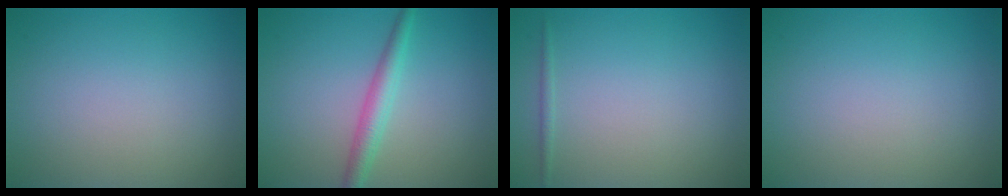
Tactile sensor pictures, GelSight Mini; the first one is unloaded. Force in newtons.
{"total": 2.6, "press": 2.6, "slide": 0.0}
{"total": 0.5, "press": 0.5, "slide": 0.1}
{"total": 0.0}